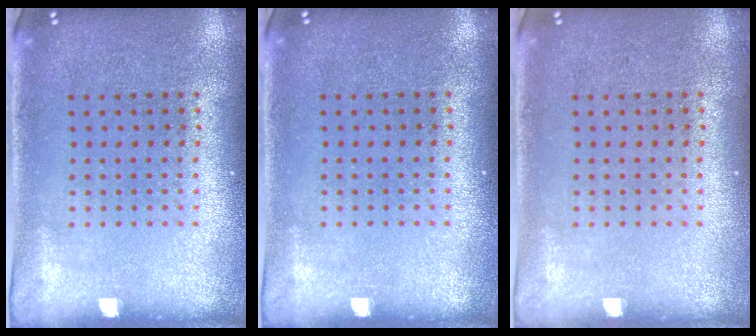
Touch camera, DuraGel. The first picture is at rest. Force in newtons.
{"total": 0.0}
{"total": 0.0}